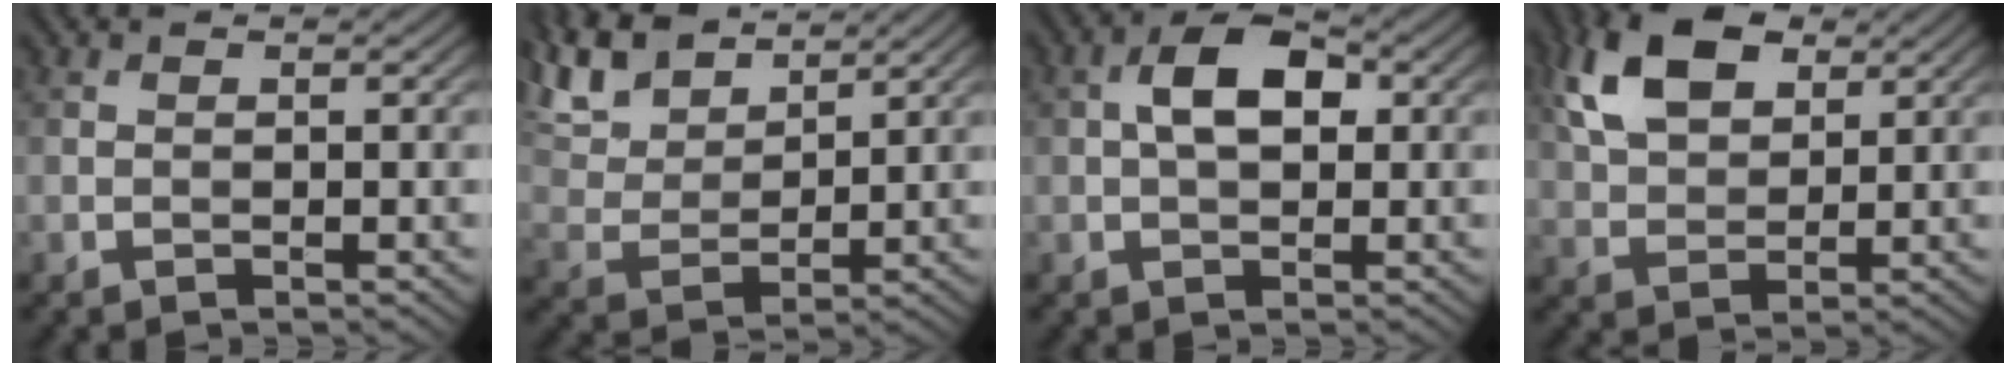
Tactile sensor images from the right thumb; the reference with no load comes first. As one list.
[{"total": 10.5, "force": [7.9, 4.2, 5.6], "torque": [-0.167, 0.021, 0.146]}, {"total": 5.4, "force": [0.8, 3.1, 4.3], "torque": [-0.077, 0.008, 0.008]}, {"total": 10.1, "force": [4.7, 5.9, 6.7], "torque": [-0.163, 0.018, 0.091]}]